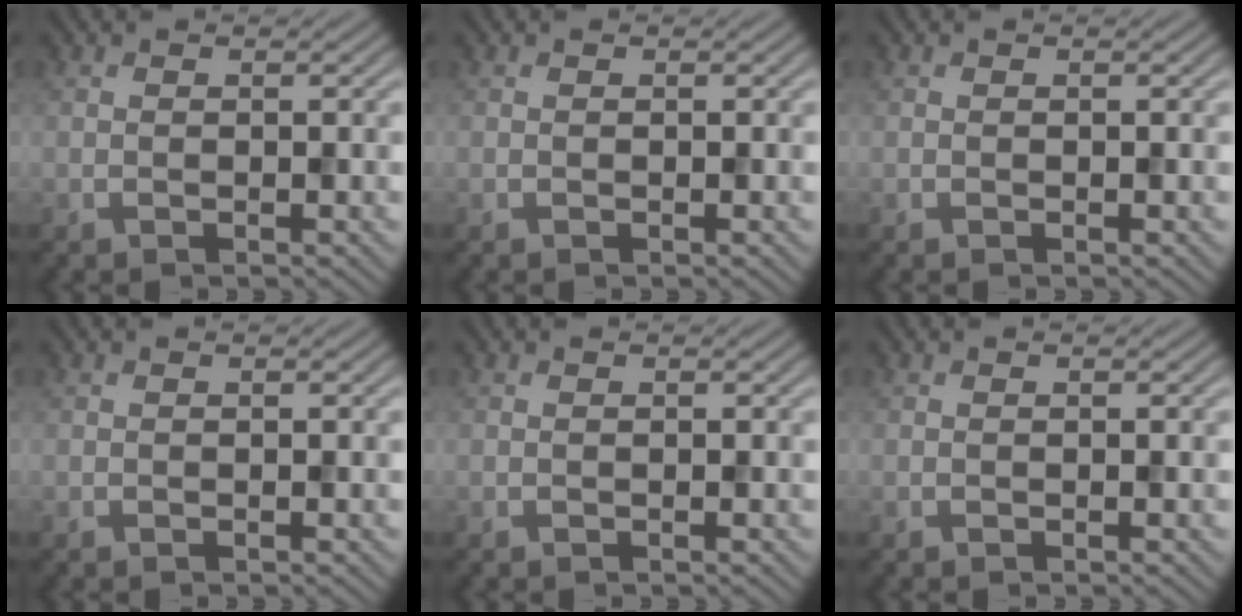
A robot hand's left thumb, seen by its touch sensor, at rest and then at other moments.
{"total": 0.0}
{"total": 0.0}
{"total": 0.0}
{"total": 0.0}
{"total": 0.0}